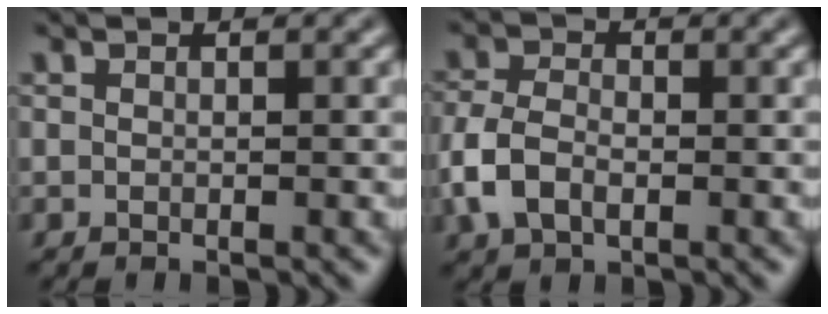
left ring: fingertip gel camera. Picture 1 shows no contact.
{"total": 3.8, "force": [-1.2, 2.5, 2.6], "torque": [-0.065, -0.001, -0.032]}